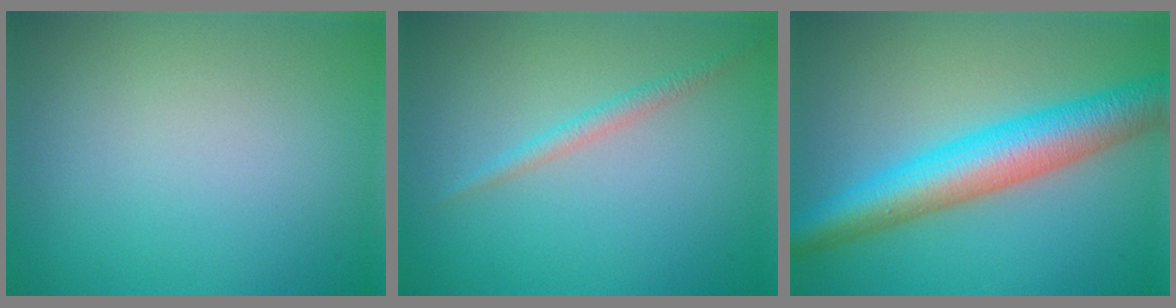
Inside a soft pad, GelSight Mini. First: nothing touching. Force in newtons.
{"total": 1.4, "press": 1.4, "slide": 0.1}
{"total": 8.0, "press": 8.0, "slide": 0.2}